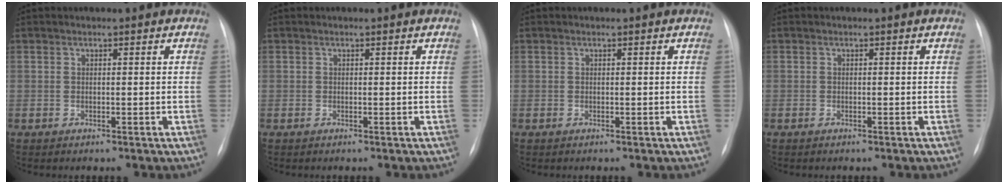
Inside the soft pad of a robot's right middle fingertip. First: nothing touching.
{"total": 0.0}
{"total": 0.0}
{"total": 0.0}